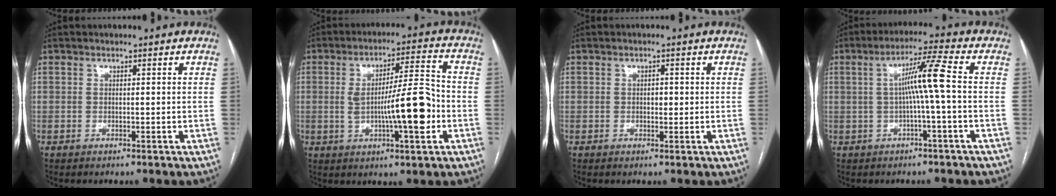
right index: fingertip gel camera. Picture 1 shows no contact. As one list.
[{"total": 11.5, "force": [-2.0, 1.4, 11.2], "torque": [-0.183, 0.011, -0.031]}, {"total": 1.3, "force": [0.0, 0.7, 1.0], "torque": [-0.014, 0.002, 0.000]}, {"total": 6.9, "force": [-0.1, -1.1, 6.8], "torque": [-0.117, 0.018, 0.001]}]